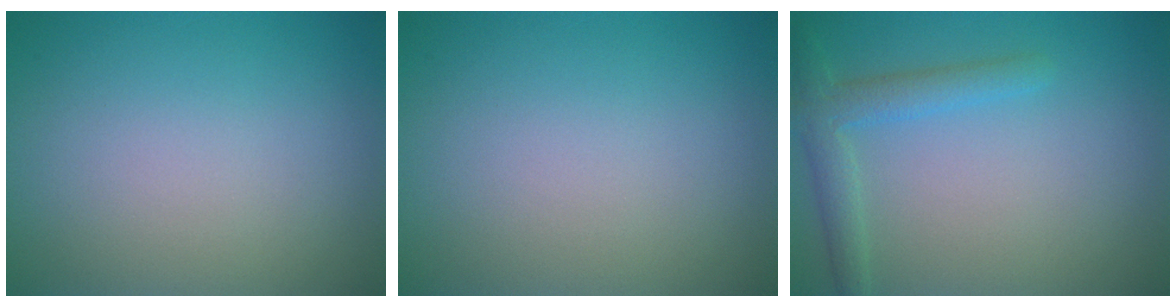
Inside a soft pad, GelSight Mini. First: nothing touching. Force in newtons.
{"total": 0.0}
{"total": 2.8, "press": 2.8, "slide": 0.2}